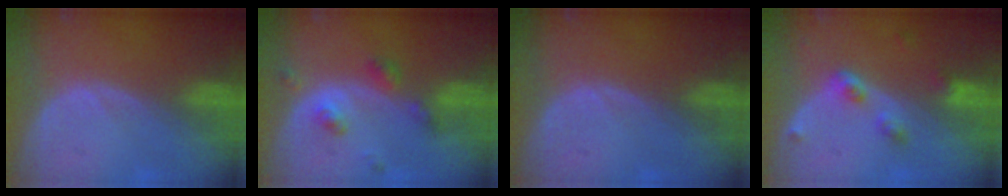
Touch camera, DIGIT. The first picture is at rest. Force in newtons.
{"total": 4.8, "press": 4.3, "slide": 2.1}
{"total": 0.0}
{"total": 4.3, "press": 3.9, "slide": 1.8}